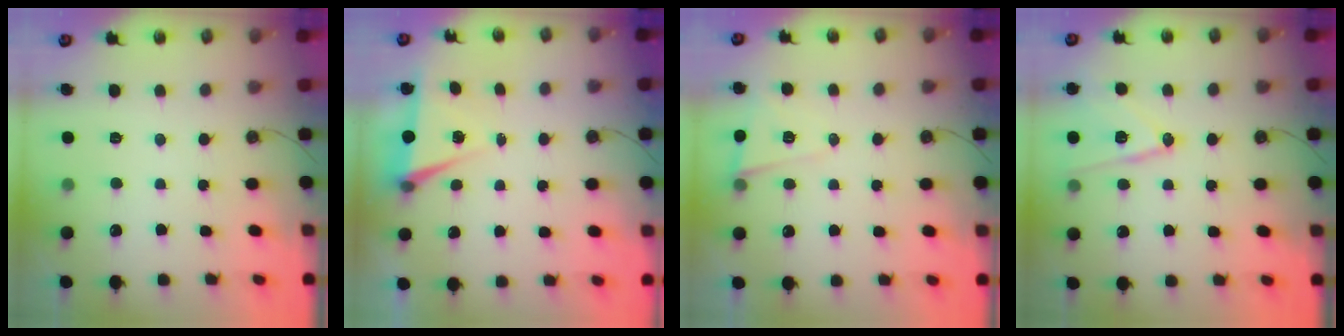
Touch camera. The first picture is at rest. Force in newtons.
{"total": 5.4, "press": 2.9, "slide": 4.5}
{"total": 6.3, "press": 6.2, "slide": 1.4}
{"total": 12.8, "press": 12.8, "slide": 0.5}